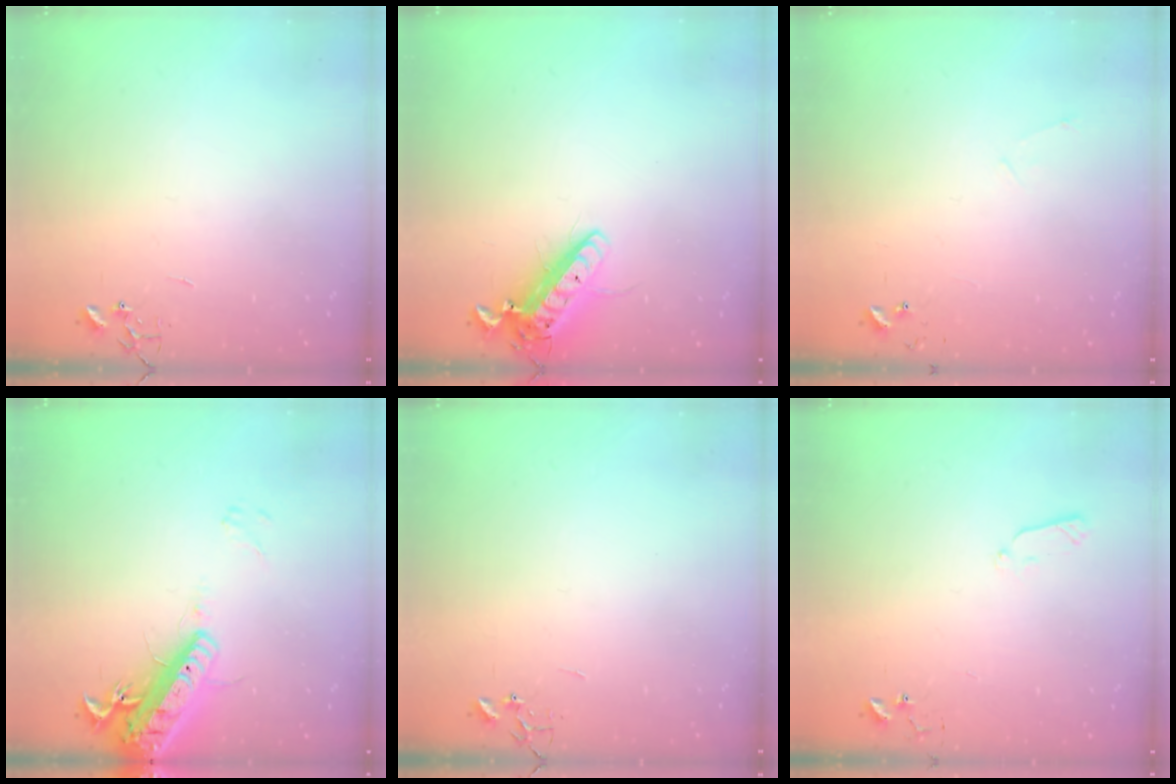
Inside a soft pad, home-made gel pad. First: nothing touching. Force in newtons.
{"total": 14.4, "press": 14.1, "slide": 2.7}
{"total": 4.8, "press": 4.8, "slide": 0.5}
{"total": 19.0, "press": 18.7, "slide": 3.7}
{"total": 0.0}
{"total": 5.6, "press": 5.6, "slide": 0.8}